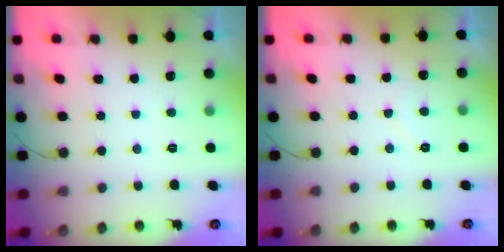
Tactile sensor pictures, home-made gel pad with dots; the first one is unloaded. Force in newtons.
{"total": 4.9, "press": 4.9, "slide": 0.3}